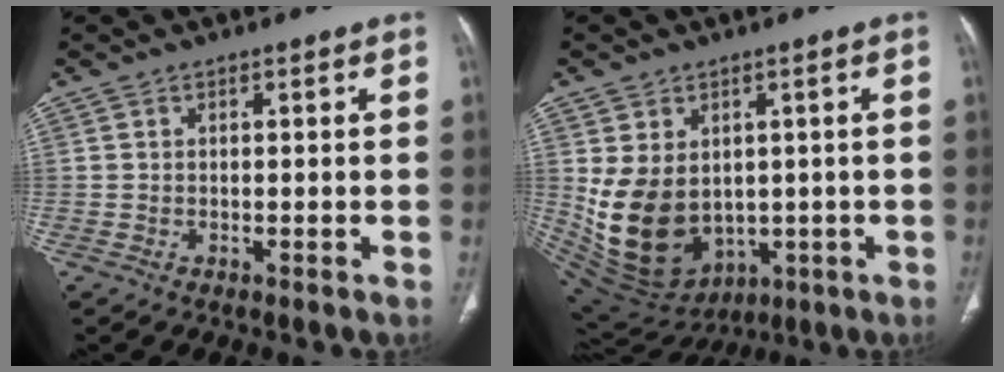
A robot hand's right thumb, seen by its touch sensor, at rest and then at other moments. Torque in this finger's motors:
{"motor_torque": [-0.41, 1.36, 1.58, 0.38, 0.21]}